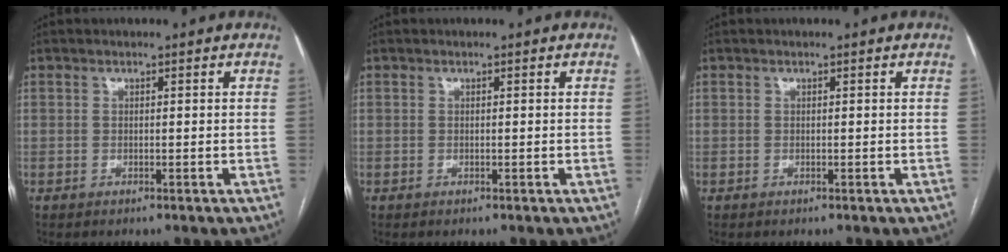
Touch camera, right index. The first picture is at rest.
{"total": 0.0}
{"total": 0.0}